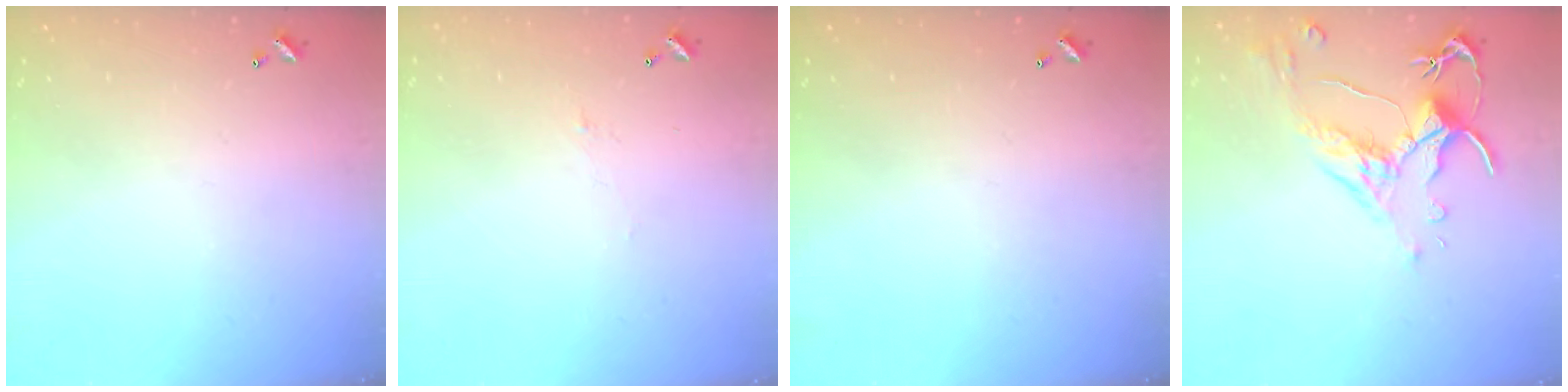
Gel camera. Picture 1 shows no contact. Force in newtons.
{"total": 1.5, "press": 1.3, "slide": 0.6}
{"total": 0.0}
{"total": 2.5, "press": 2.1, "slide": 1.4}